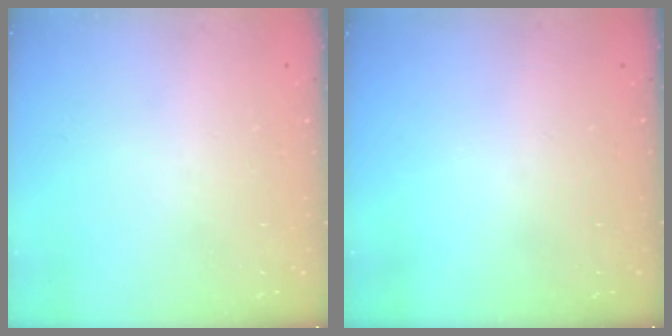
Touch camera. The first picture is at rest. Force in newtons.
{"total": 0.0}